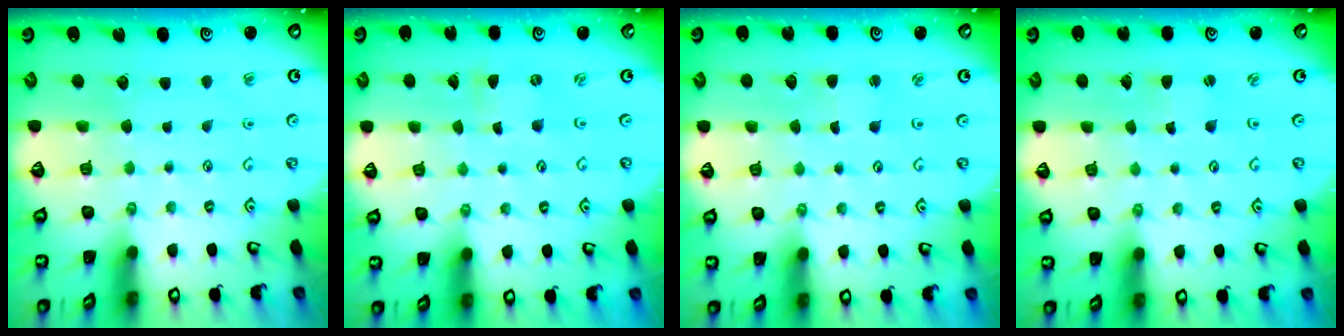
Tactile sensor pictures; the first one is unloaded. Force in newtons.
{"total": 0.0}
{"total": 1.2, "press": 1.2, "slide": 0.2}
{"total": 1.7, "press": 1.7, "slide": 0.3}